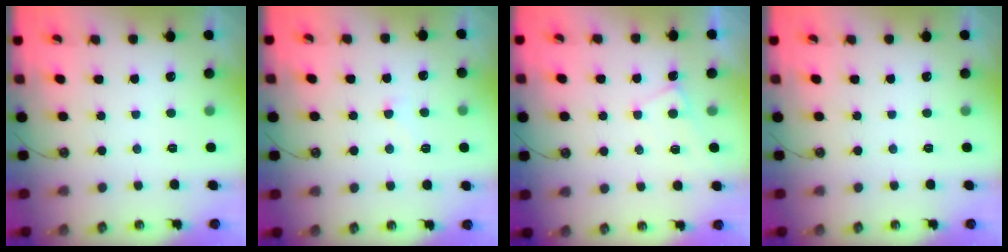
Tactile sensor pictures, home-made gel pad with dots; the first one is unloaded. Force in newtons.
{"total": 4.9, "press": 4.9, "slide": 0.4}
{"total": 0.6, "press": 0.6, "slide": 0.1}
{"total": 0.0}